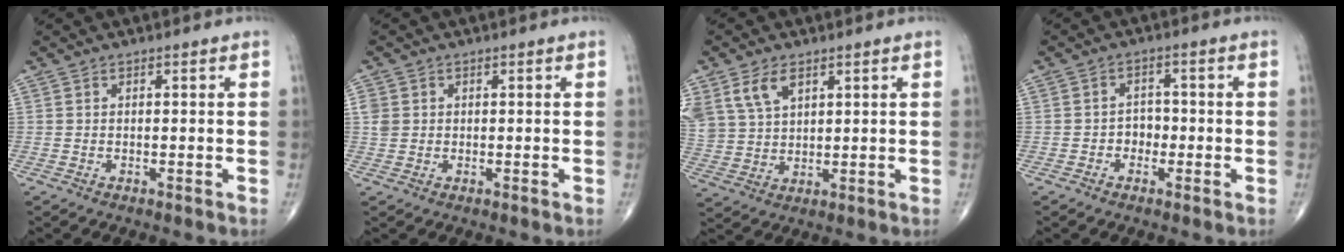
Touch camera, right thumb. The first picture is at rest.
{"total": 2.4, "force": [0.5, 2.1, 1.0], "torque": [-0.016, 0.002, 0.012]}
{"total": 9.3, "force": [4.9, 5.9, 5.3], "torque": [-0.104, -0.007, 0.110]}
{"total": 2.9, "force": [-1.0, 2.4, 1.4], "torque": [-0.003, 0.012, -0.023]}